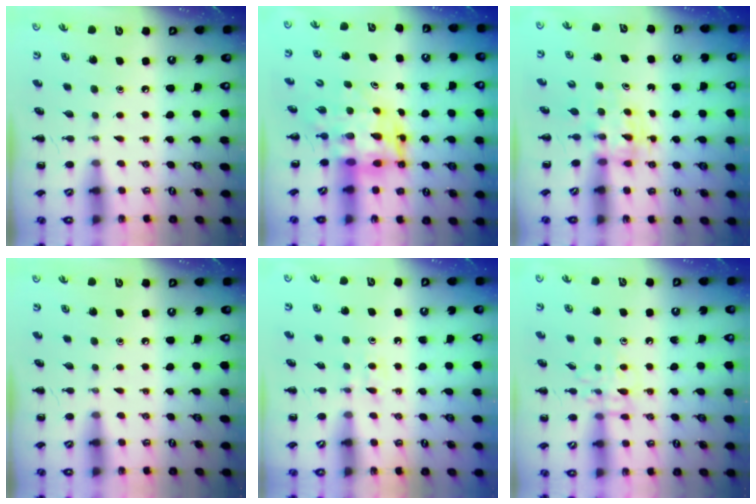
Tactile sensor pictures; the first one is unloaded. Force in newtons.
{"total": 6.5, "press": 6.2, "slide": 2.2}
{"total": 3.4, "press": 3.3, "slide": 0.5}
{"total": 0.0}
{"total": 3.5, "press": 3.3, "slide": 1.2}
{"total": 9.5, "press": 9.4, "slide": 0.8}